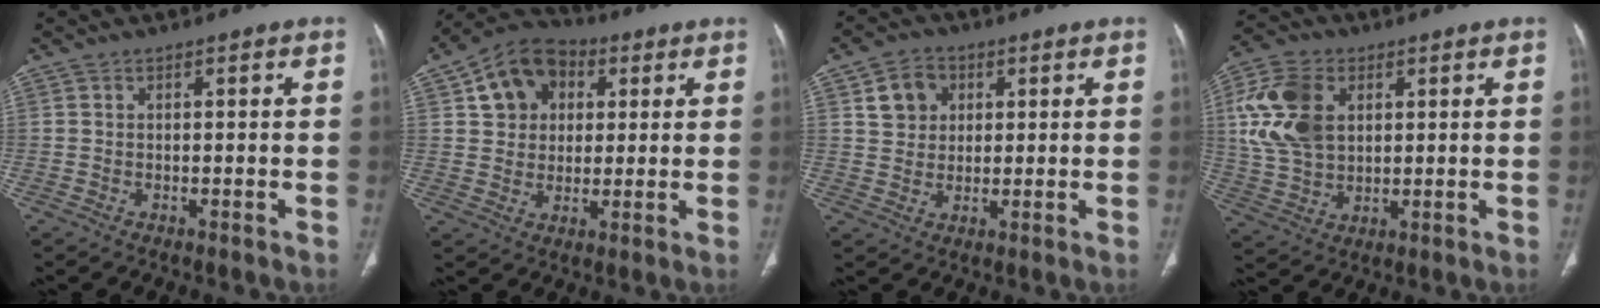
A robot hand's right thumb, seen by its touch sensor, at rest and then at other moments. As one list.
[{"total": 11.8, "force": [3.8, 9.3, 6.2], "torque": [-0.077, 0.003, 0.056]}, {"total": 6.3, "force": [2.3, 5.2, 2.5], "torque": [-0.018, -0.002, 0.040]}, {"total": 14.3, "force": [3.8, 9.8, 9.7], "torque": [-0.187, -0.001, 0.075]}]